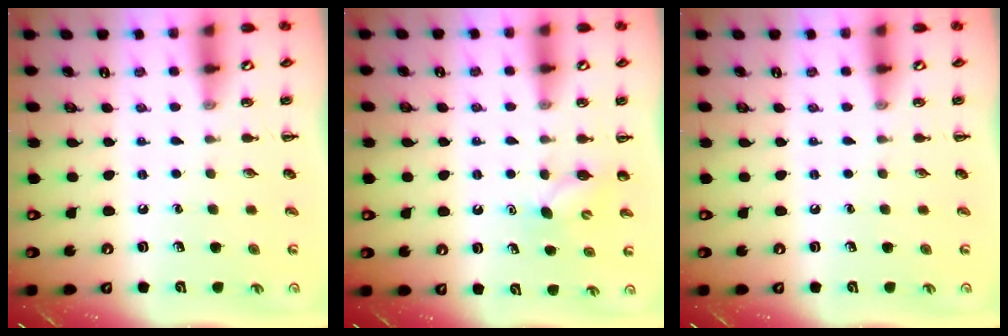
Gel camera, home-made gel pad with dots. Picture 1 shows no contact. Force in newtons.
{"total": 4.2, "press": 4.1, "slide": 0.9}
{"total": 0.0}